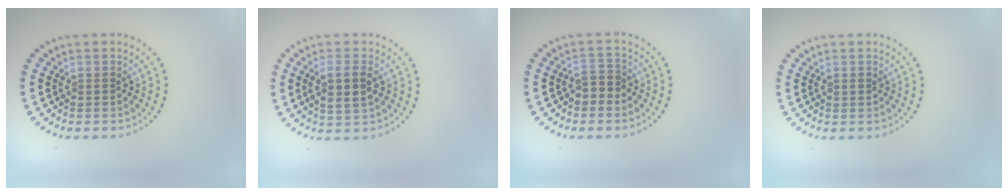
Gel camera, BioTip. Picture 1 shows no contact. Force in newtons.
{"total": 2.8, "press": 2.7, "slide": 0.8}
{"total": 1.8, "press": 1.6, "slide": 0.8}
{"total": 0.6, "press": 0.6, "slide": 0.0}